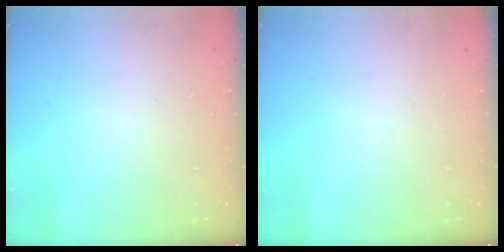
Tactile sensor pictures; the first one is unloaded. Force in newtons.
{"total": 0.0}